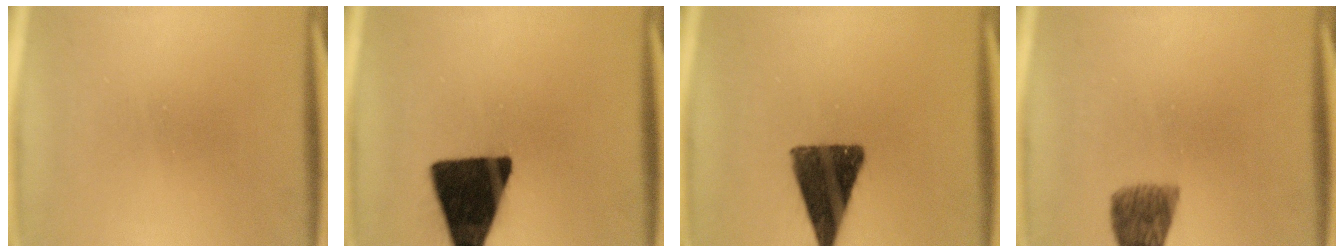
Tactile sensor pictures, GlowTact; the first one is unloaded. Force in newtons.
{"total": 16.5}
{"total": 14.2}
{"total": 6.4}